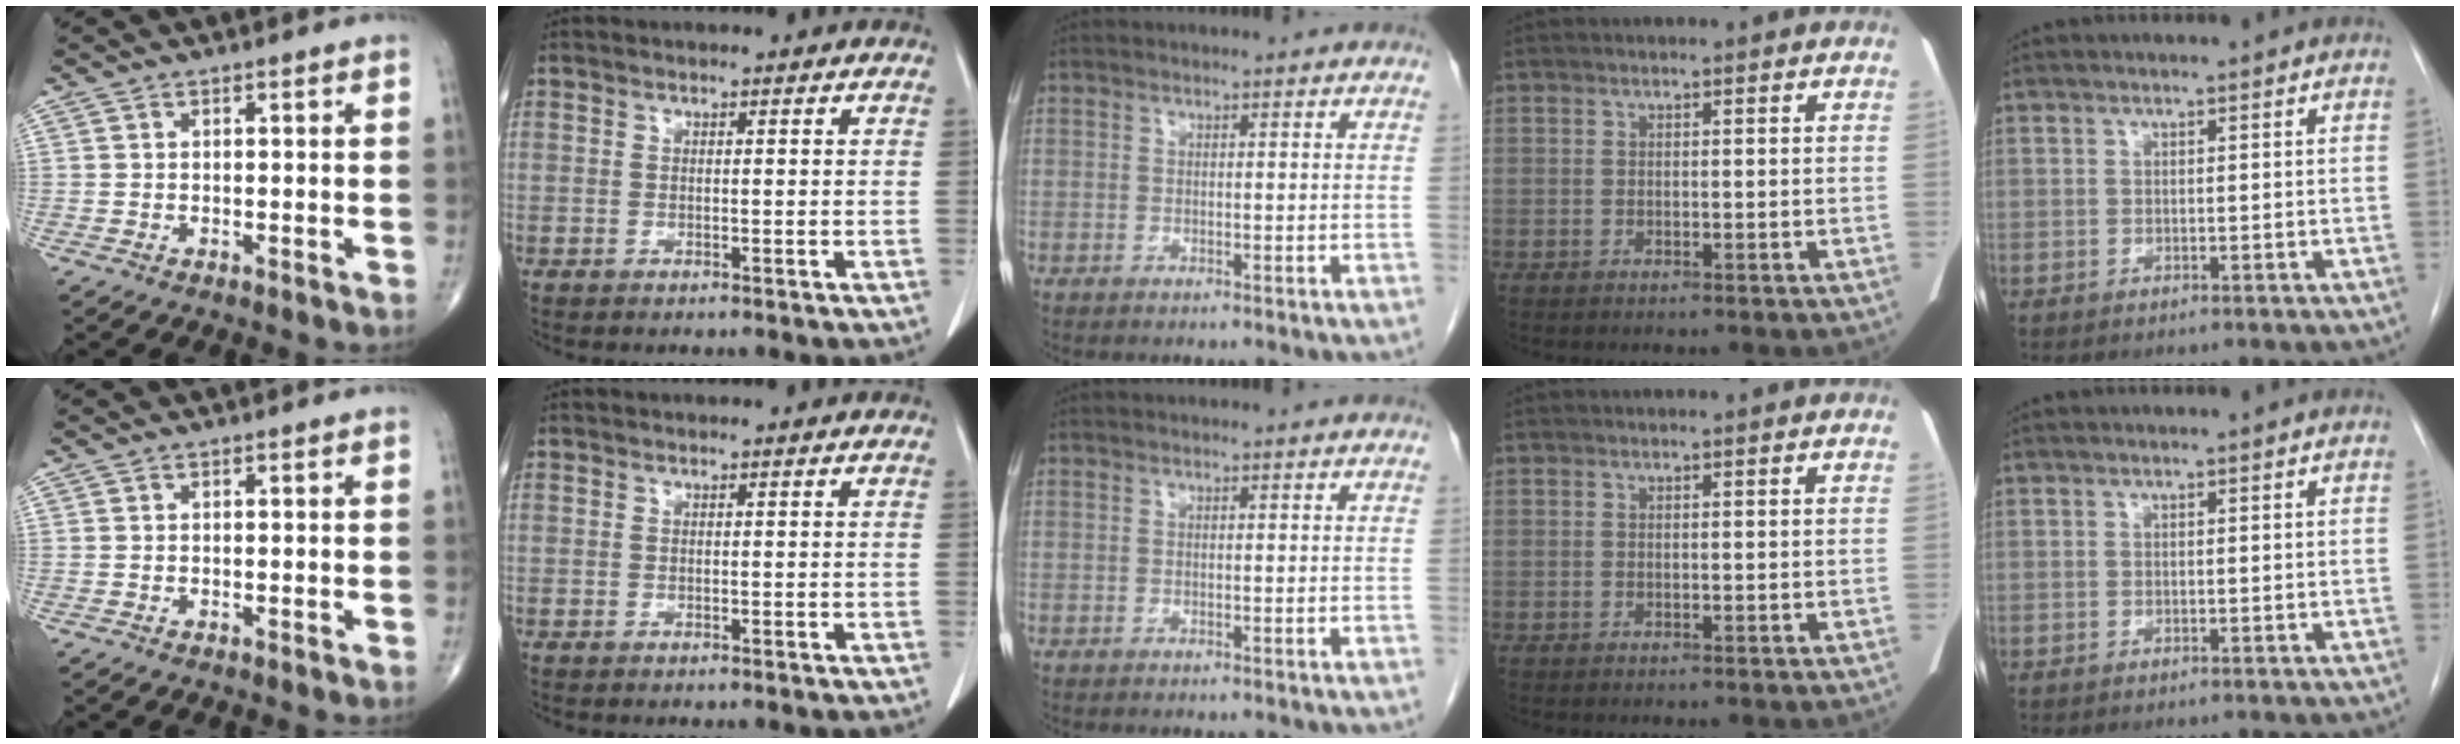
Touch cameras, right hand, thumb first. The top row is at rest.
{}